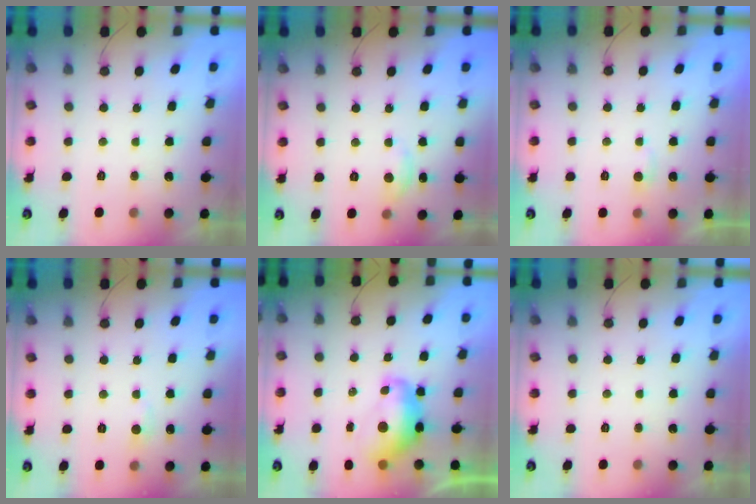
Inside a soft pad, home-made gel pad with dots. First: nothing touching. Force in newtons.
{"total": 4.1, "press": 4.0, "slide": 0.6}
{"total": 2.7, "press": 2.7, "slide": 0.2}
{"total": 4.6, "press": 4.5, "slide": 0.7}
{"total": 10.3, "press": 10.2, "slide": 0.9}
{"total": 0.0}